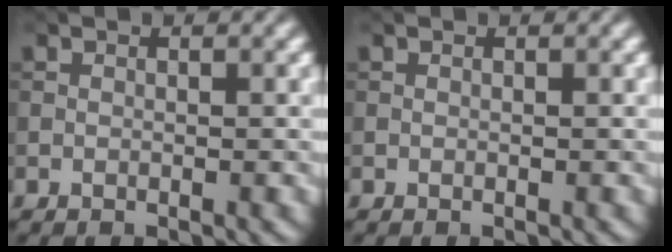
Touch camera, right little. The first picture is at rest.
{"total": 0.0}